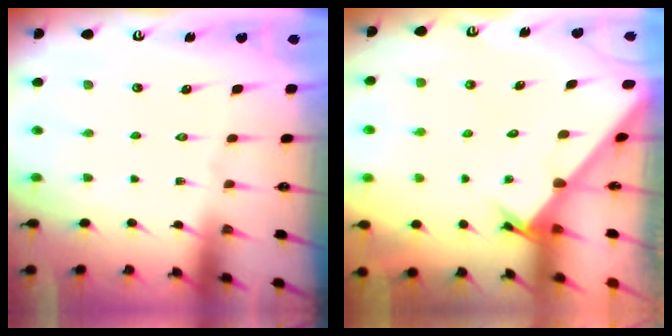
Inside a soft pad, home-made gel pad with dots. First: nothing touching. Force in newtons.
{"total": 2.7, "press": 2.7, "slide": 0.2}